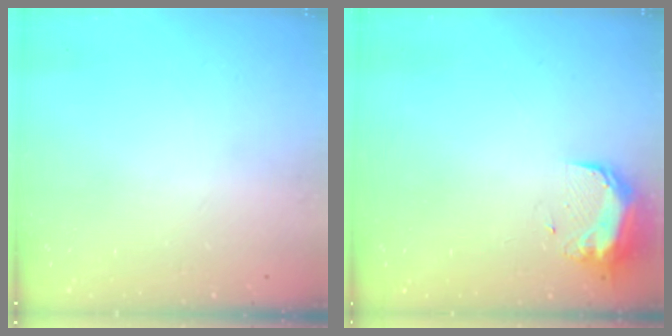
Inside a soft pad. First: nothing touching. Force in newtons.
{"total": 9.7, "press": 9.7, "slide": 0.7}